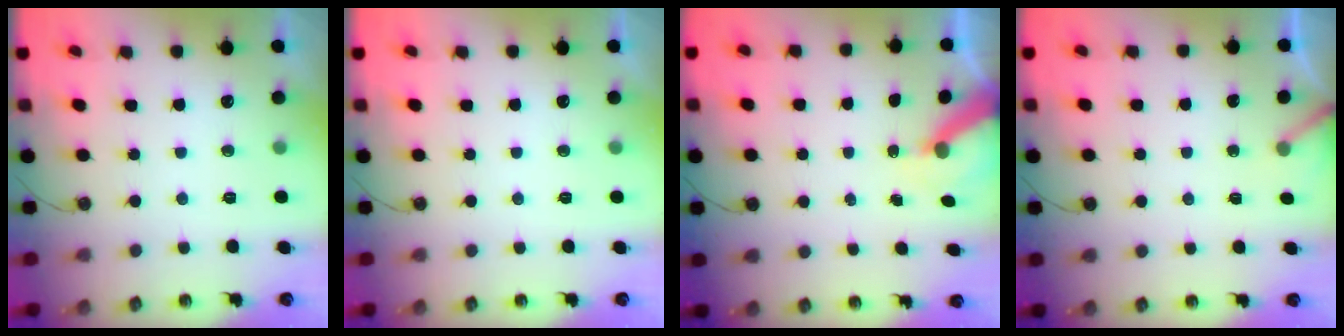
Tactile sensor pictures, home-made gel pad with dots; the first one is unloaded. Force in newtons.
{"total": 0.0}
{"total": 5.7, "press": 5.7, "slide": 0.7}
{"total": 2.5, "press": 2.5, "slide": 0.1}